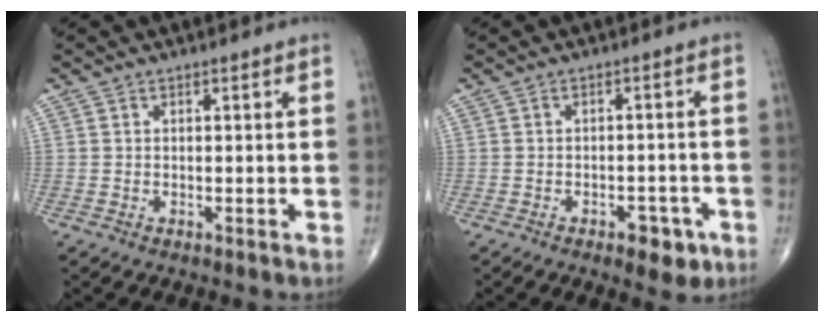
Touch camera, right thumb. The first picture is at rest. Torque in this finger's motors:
{"motor_torque": [0.53, 0.69, -0.20, -0.25, 0.08]}